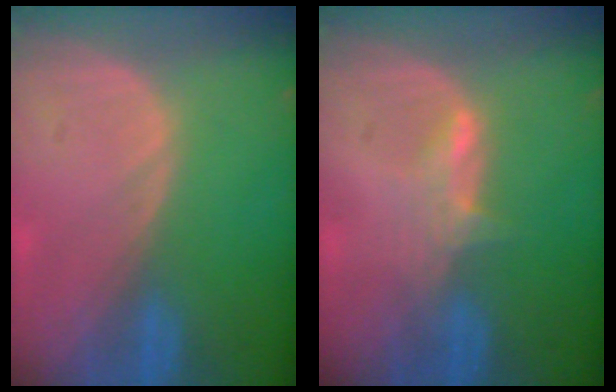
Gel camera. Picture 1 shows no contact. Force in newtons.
{"total": 2.9, "press": 2.9, "slide": 0.4}